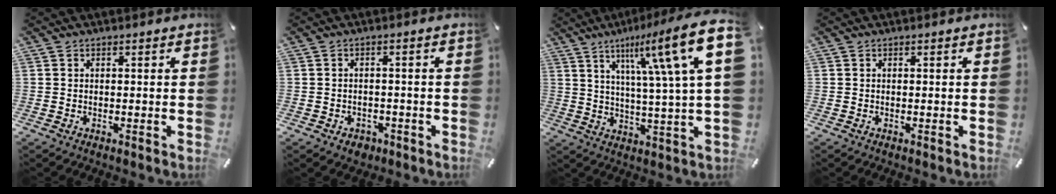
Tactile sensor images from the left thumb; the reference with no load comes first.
{"total": 2.7, "force": [-1.3, 2.2, 1.0], "torque": [-0.017, 0.006, -0.025]}
{"total": 20.1, "force": [7.7, 3.6, 18.2], "torque": [-0.272, -0.036, 0.103]}
{"total": 0.0}